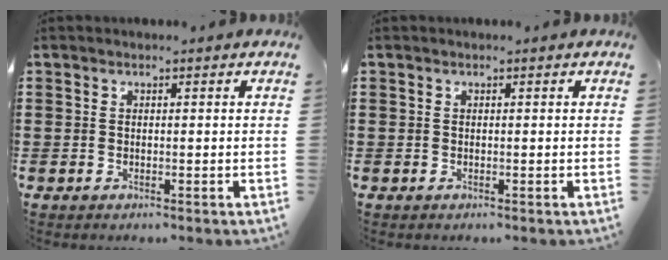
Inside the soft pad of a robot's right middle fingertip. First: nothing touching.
{"total": 0.0}